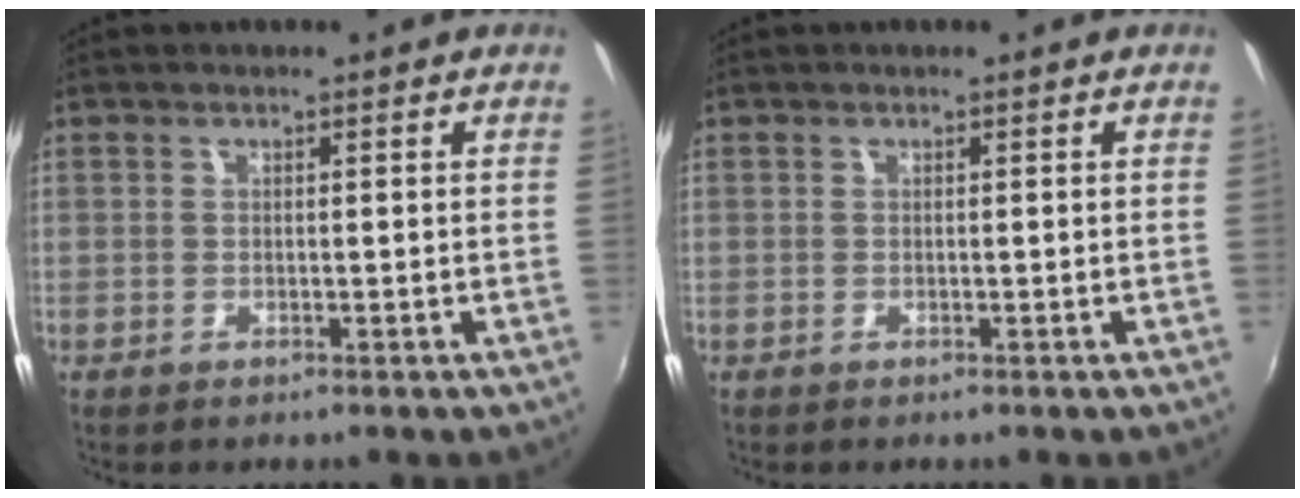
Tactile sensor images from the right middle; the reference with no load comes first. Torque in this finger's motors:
{"motor_torque": [-0.53, 0.08, -0.32, -0.09]}